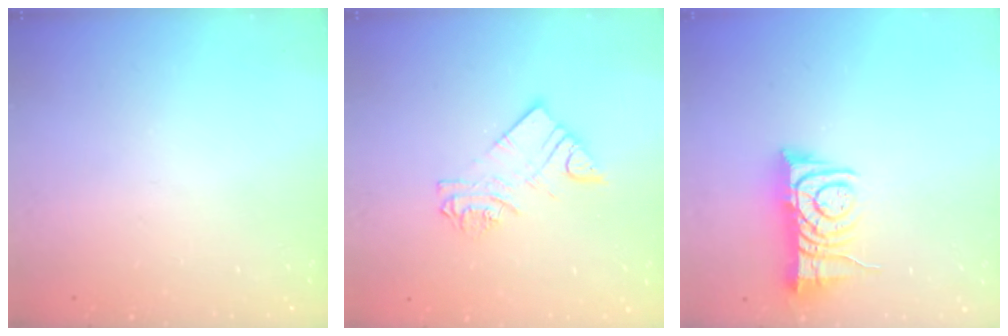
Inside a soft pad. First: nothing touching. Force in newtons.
{"total": 8.0, "press": 8.0, "slide": 0.4}
{"total": 9.1, "press": 9.1, "slide": 1.2}